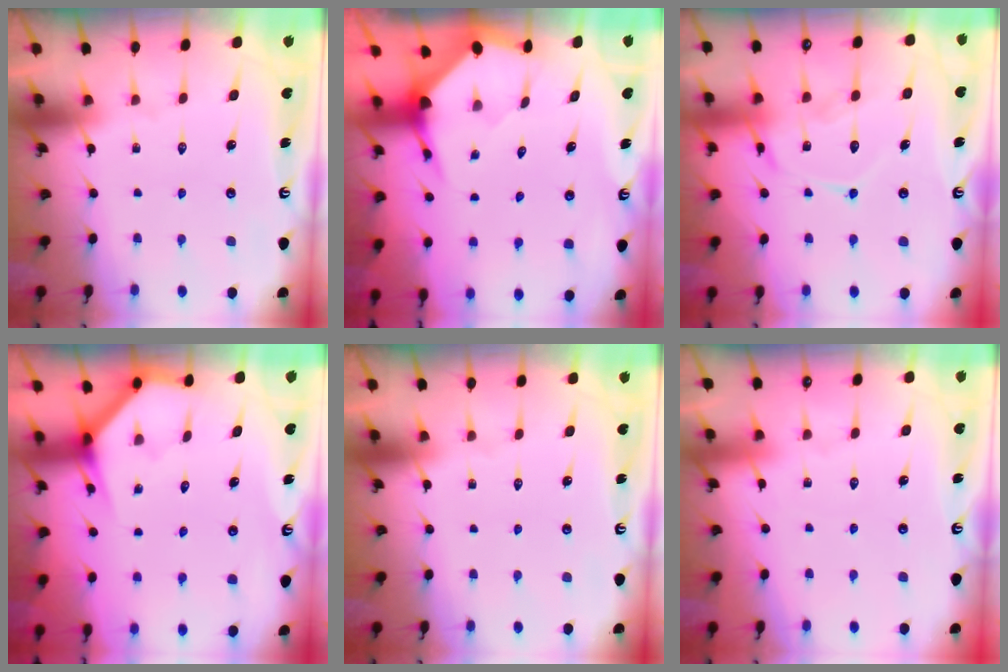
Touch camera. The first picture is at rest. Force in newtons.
{"total": 3.6, "press": 3.6, "slide": 0.4}
{"total": 15.2, "press": 15.1, "slide": 1.4}
{"total": 3.9, "press": 3.9, "slide": 0.2}
{"total": 0.0}
{"total": 1.1, "press": 1.1, "slide": 0.2}